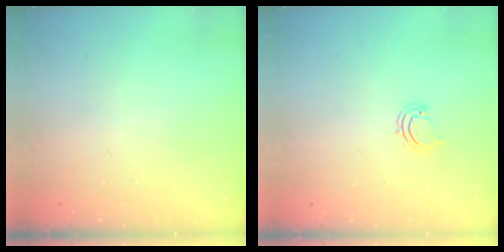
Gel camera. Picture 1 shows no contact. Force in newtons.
{"total": 2.9, "press": 2.9, "slide": 0.3}